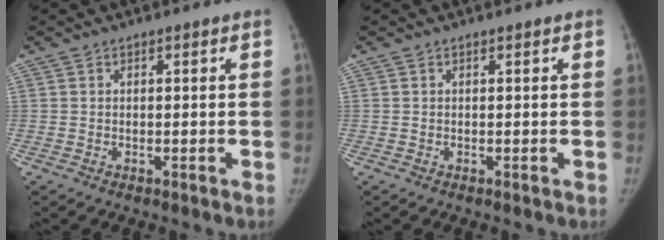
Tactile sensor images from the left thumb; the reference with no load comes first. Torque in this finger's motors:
{"motor_torque": [0.32, -0.04, -0.33, 0.01, 0.07]}